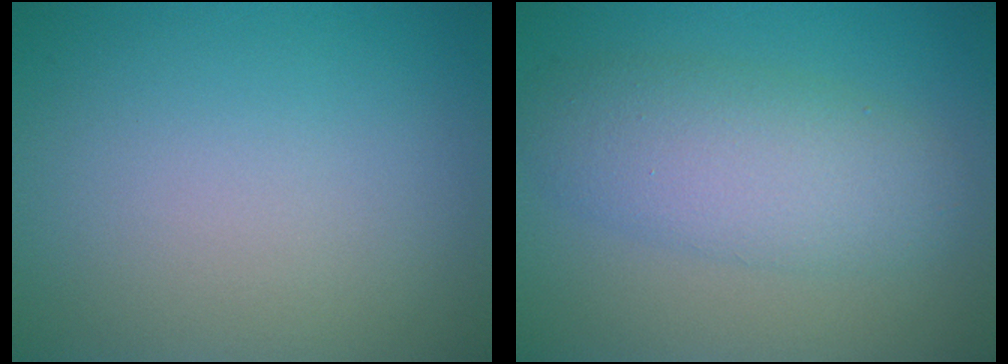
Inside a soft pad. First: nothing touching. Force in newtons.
{"total": 5.4, "press": 5.3, "slide": 0.3}